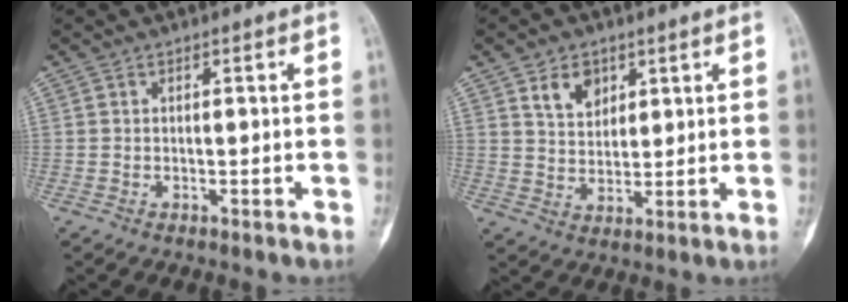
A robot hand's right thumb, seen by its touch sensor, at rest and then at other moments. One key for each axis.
{"total": 5.8, "fx": 3.5, "fy": 4.4, "fz": 1.3, "tx": -0.002, "ty": -0.018, "tz": 0.065}